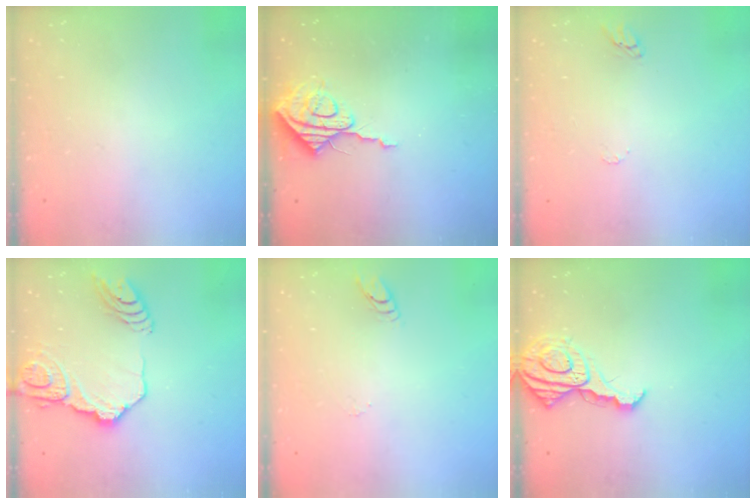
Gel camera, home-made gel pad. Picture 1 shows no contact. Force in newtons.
{"total": 8.8, "press": 8.8, "slide": 0.3}
{"total": 4.0, "press": 4.0, "slide": 0.3}
{"total": 16.7, "press": 16.6, "slide": 1.9}
{"total": 3.2, "press": 3.2, "slide": 0.4}
{"total": 12.3, "press": 12.3, "slide": 0.8}